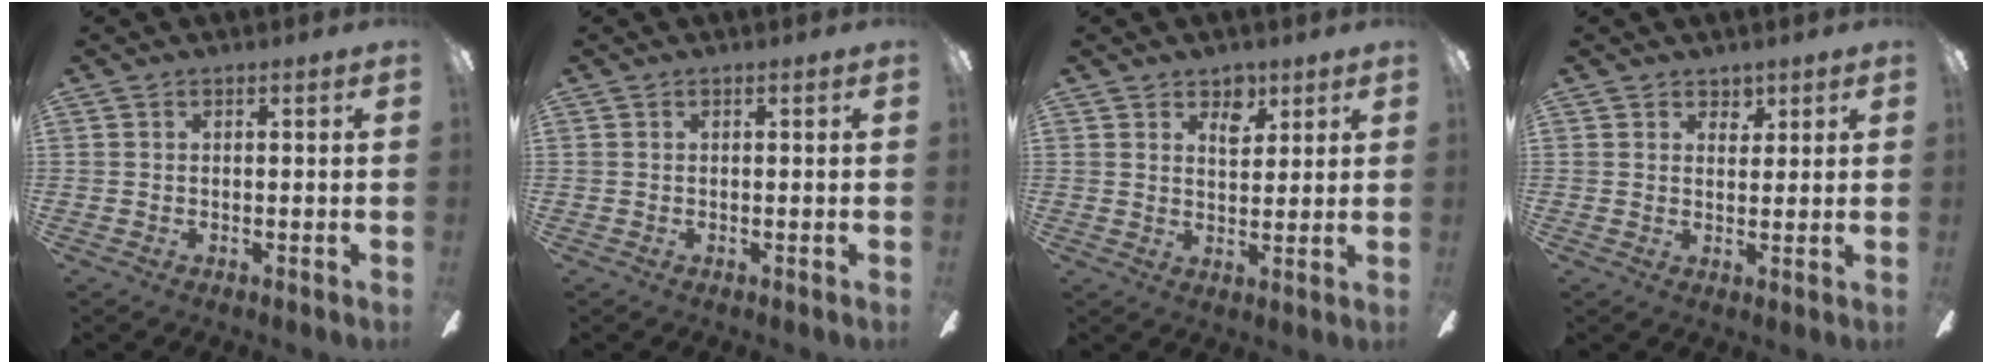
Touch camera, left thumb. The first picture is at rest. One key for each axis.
{"total": 0.0}
{"total": 5.5, "fx": 3.8, "fy": 3.2, "fz": 2.3, "tx": -0.018, "ty": -0.013, "tz": 0.064}
{"total": 3.1, "fx": 2.4, "fy": 2.0, "fz": 0.4, "tx": -0.002, "ty": -0.008, "tz": 0.042}